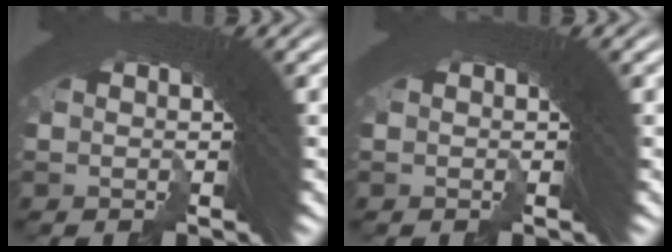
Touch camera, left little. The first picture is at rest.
{"total": 0.0}